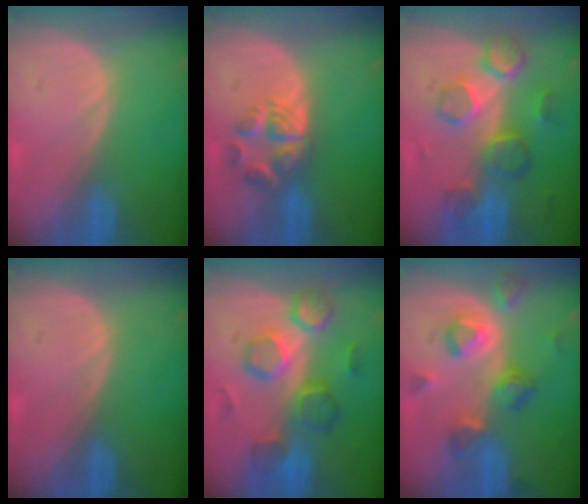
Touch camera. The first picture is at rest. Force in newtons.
{"total": 6.0, "press": 5.2, "slide": 3.1}
{"total": 8.7, "press": 8.0, "slide": 3.5}
{"total": 0.0}
{"total": 8.6, "press": 8.5, "slide": 1.5}
{"total": 7.2, "press": 7.2, "slide": 1.0}